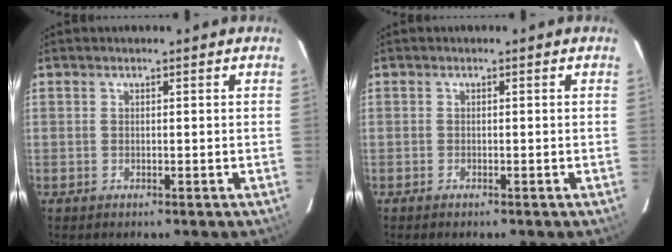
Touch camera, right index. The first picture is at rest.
{"total": 0.6, "force": [-0.6, 0.2, 0.2], "torque": [-0.006, -0.002, -0.012]}